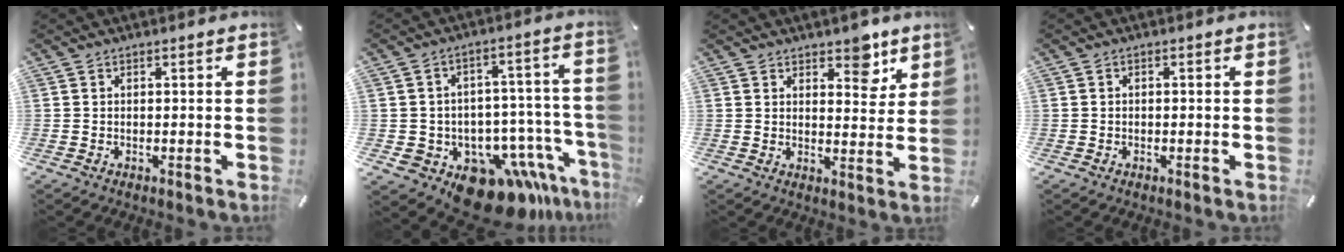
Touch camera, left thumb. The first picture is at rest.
{"total": 16.5, "force": [-11.1, 9.8, 7.3], "torque": [-0.073, 0.063, -0.171]}
{"total": 6.8, "force": [4.8, 3.9, 2.8], "torque": [-0.009, -0.035, 0.076]}
{"total": 0.6, "force": [-0.3, 0.4, 0.3], "torque": [-0.004, 0.000, -0.007]}